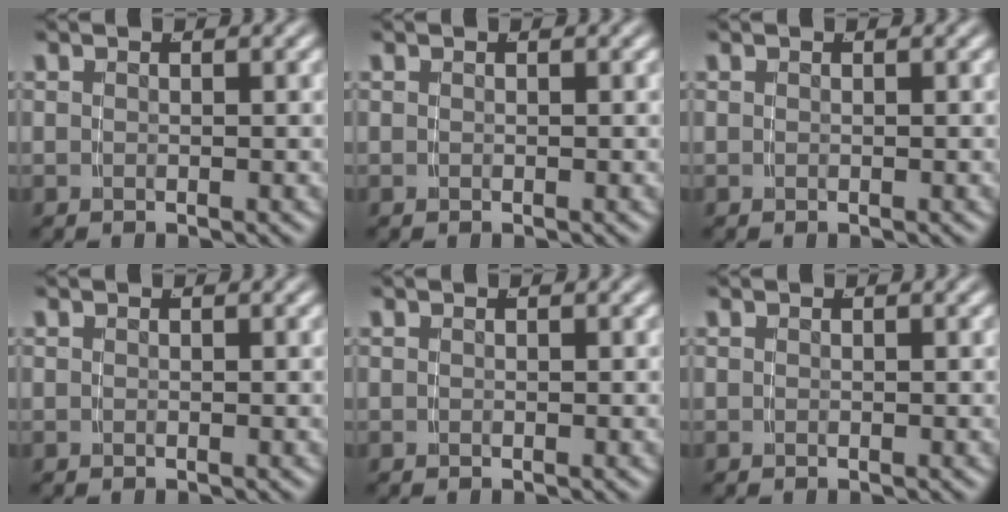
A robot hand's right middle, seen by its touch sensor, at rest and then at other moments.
{"total": 0.0}
{"total": 0.0}
{"total": 0.0}
{"total": 0.0}
{"total": 0.0}